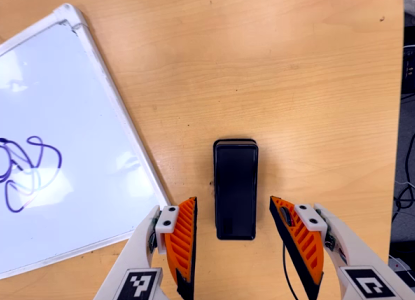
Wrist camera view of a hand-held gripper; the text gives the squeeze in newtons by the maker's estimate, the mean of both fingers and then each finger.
{"total": 0.0}